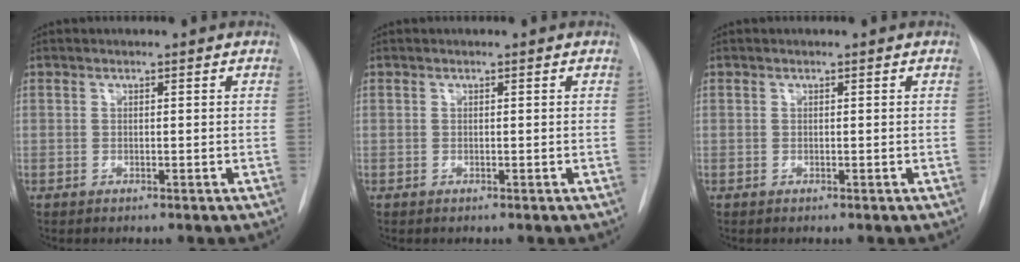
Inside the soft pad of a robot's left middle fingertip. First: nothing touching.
{"total": 0.0}
{"total": 0.0}